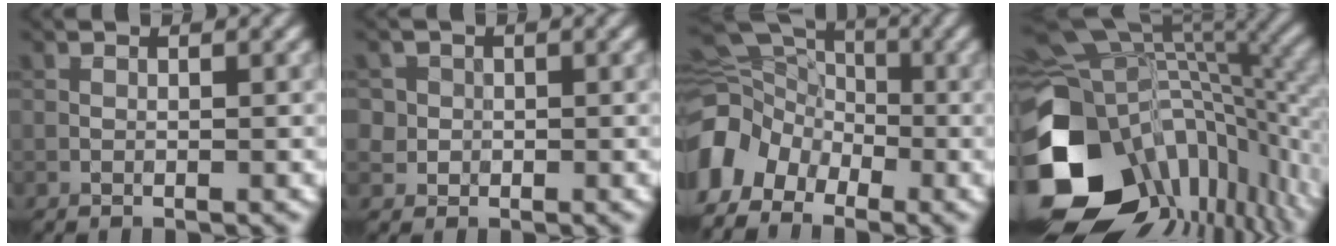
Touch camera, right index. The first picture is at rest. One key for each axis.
{"total": 2.7, "fx": 0.4, "fy": 2.6, "fz": 0.6, "tx": 0.000, "ty": 0.011, "tz": 0.007}
{"total": 7.8, "fx": -3.0, "fy": 5.9, "fz": 4.1, "tx": -0.083, "ty": 0.000, "tz": -0.071}
{"total": 17.4, "fx": -6.2, "fy": 11.6, "fz": 11.4, "tx": -0.253, "ty": -0.052, "tz": -0.073}